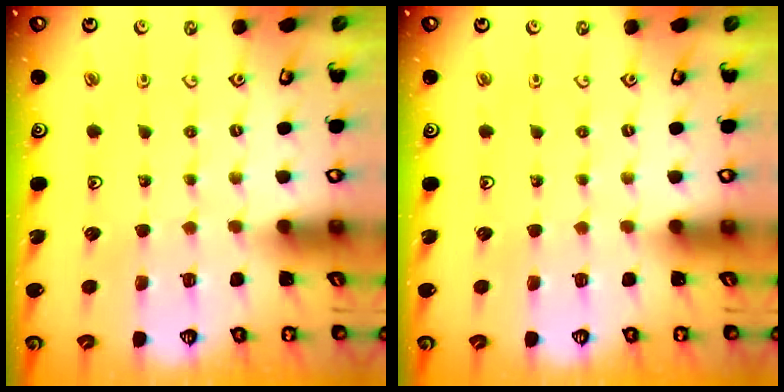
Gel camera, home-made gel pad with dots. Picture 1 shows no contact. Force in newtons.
{"total": 0.0}